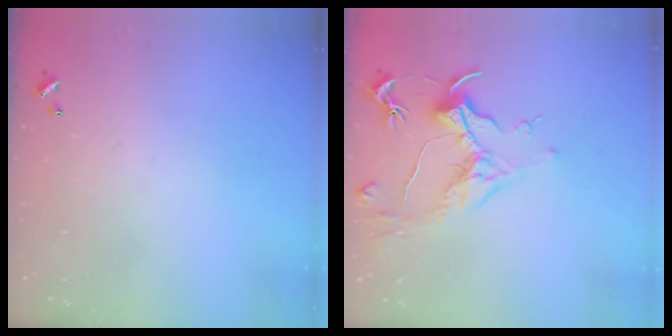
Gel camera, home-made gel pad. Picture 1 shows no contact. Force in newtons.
{"total": 1.6, "press": 1.3, "slide": 0.9}